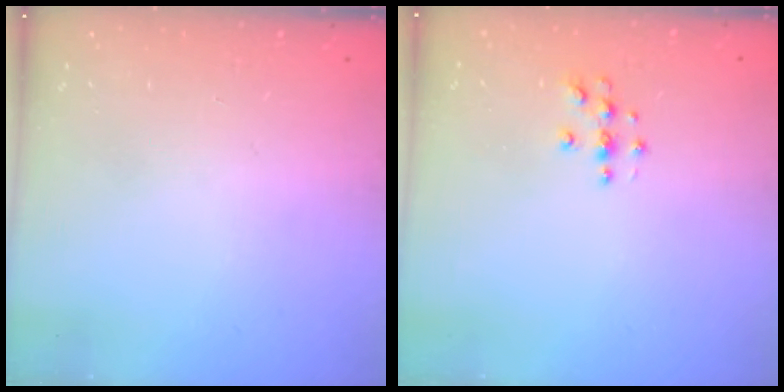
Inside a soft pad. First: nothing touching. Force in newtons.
{"total": 3.7, "press": 3.7, "slide": 0.5}